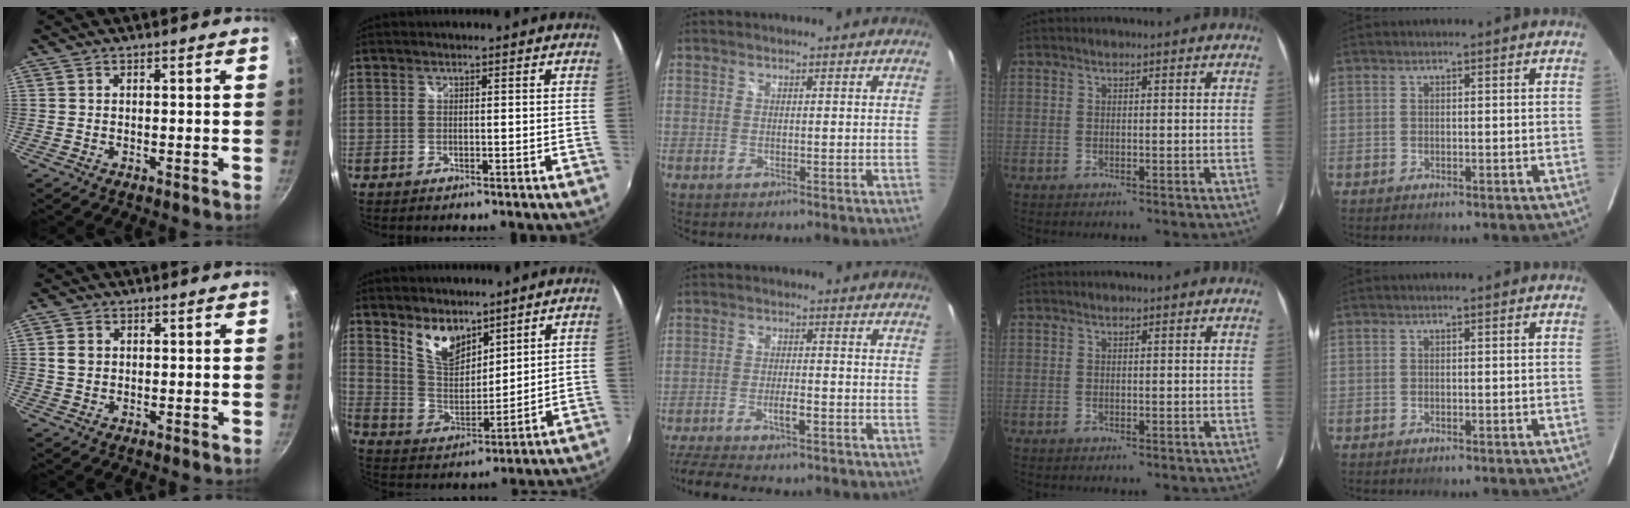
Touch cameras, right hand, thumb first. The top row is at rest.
{"thumb": {"total": 3.0, "force": [0.6, 2.4, 1.7], "torque": [-0.025, 0.002, 0.009]}, "index": {"total": 9.9, "force": [6.9, 5.0, 4.9], "torque": [-0.089, 0.001, 0.138]}, "middle": {"total": 9.9, "force": [-7.9, 2.2, 5.5], "torque": [-0.126, -0.016, -0.132]}}